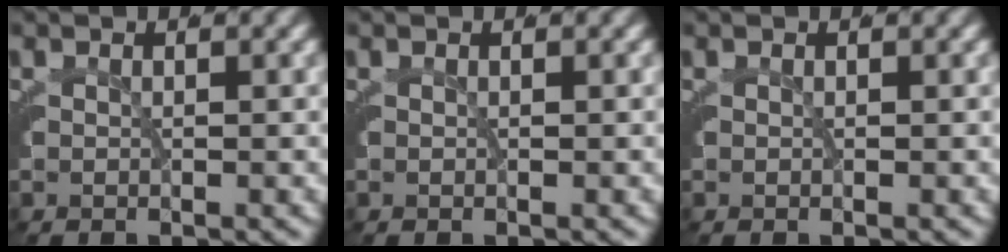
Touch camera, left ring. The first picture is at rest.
{"total": 0.0}
{"total": 0.0}